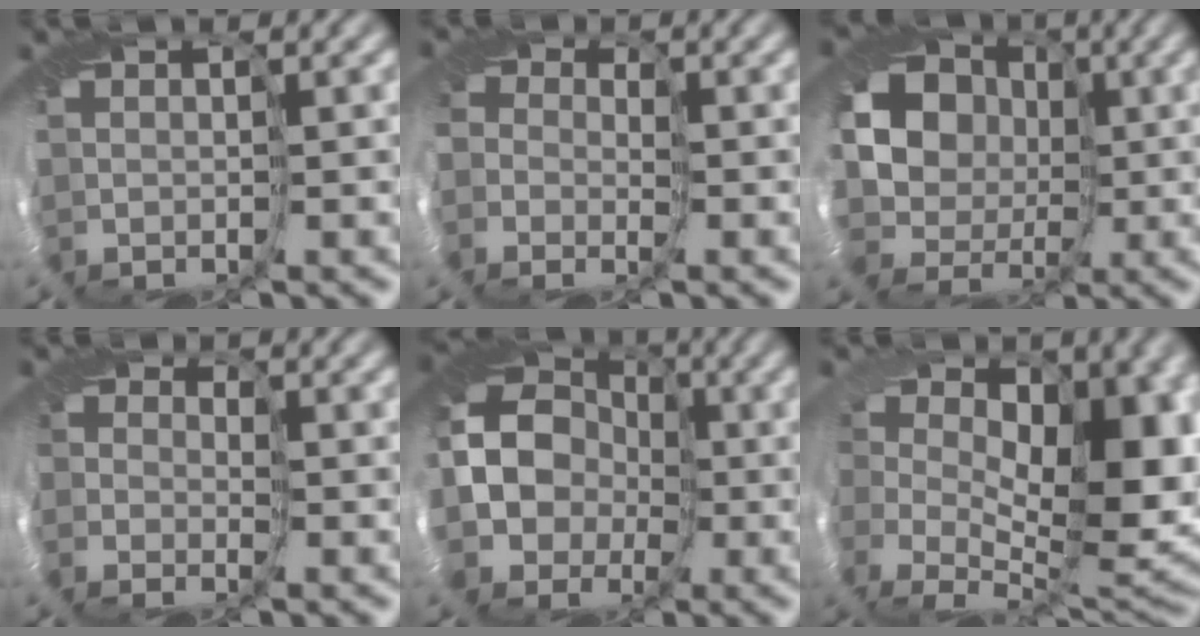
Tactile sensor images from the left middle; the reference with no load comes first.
{"total": 4.4, "force": [-0.8, 4.1, 1.5], "torque": [-0.018, -0.017, -0.035]}
{"total": 13.2, "force": [-1.0, 11.6, 6.3], "torque": [-0.119, 0.001, -0.054]}
{"total": 1.5, "force": [-1.1, 0.6, -0.8], "torque": [0.035, -0.020, -0.028]}
{"total": 13.7, "force": [-2.8, 12.6, 4.7], "torque": [-0.117, -0.010, -0.094]}
{"total": 10.1, "force": [0.3, 6.5, 7.7], "torque": [-0.092, -0.052, 0.012]}